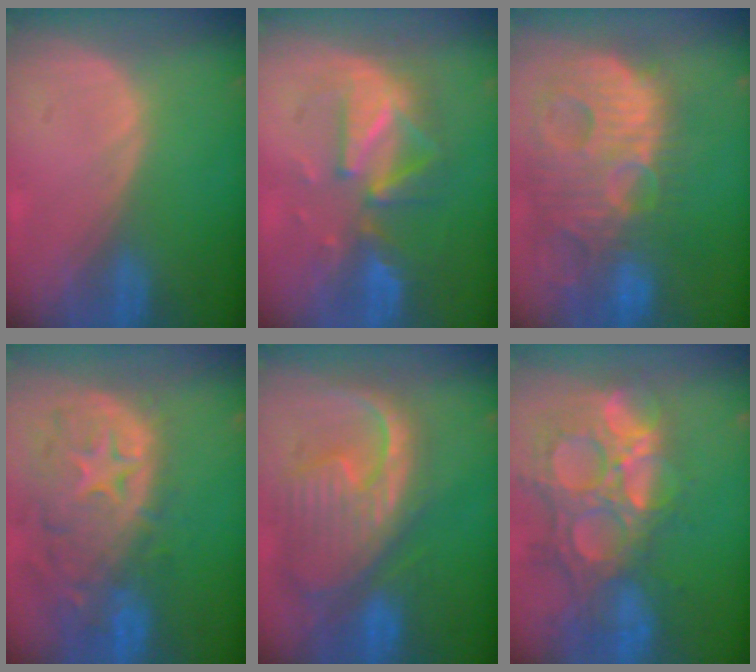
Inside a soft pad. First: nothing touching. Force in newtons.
{"total": 8.3, "press": 8.2, "slide": 0.4}
{"total": 14.6, "press": 12.6, "slide": 7.3}
{"total": 13.9, "press": 11.4, "slide": 8.1}
{"total": 12.6, "press": 10.8, "slide": 6.5}
{"total": 14.8, "press": 12.1, "slide": 8.4}